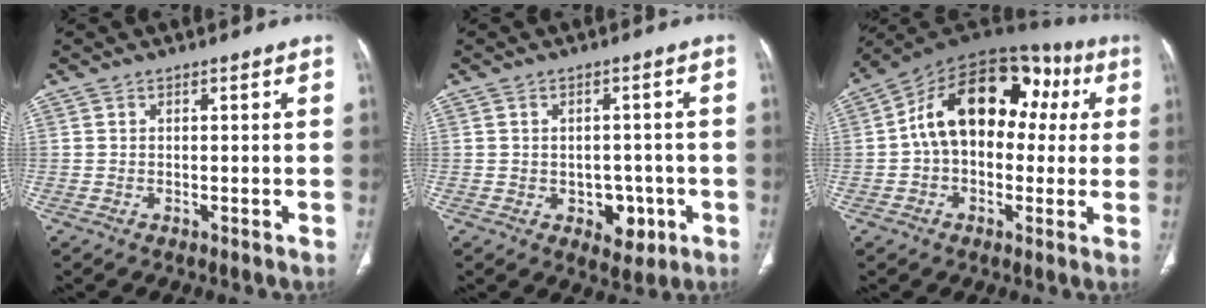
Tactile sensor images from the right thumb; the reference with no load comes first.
{"total": 5.8, "force": [-1.8, 4.2, 3.5], "torque": [-0.016, 0.010, -0.013]}
{"total": 20.3, "force": [3.1, 13.2, 15.1], "torque": [-0.199, 0.053, 0.036]}